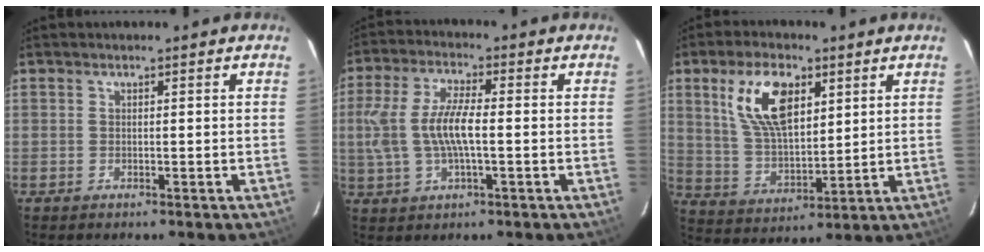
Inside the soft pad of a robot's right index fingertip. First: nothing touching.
{"total": 10.1, "force": [-0.5, 3.4, 9.5], "torque": [-0.196, 0.007, -0.007]}
{"total": 13.3, "force": [5.7, 6.5, 10.1], "torque": [-0.192, 0.013, 0.117]}